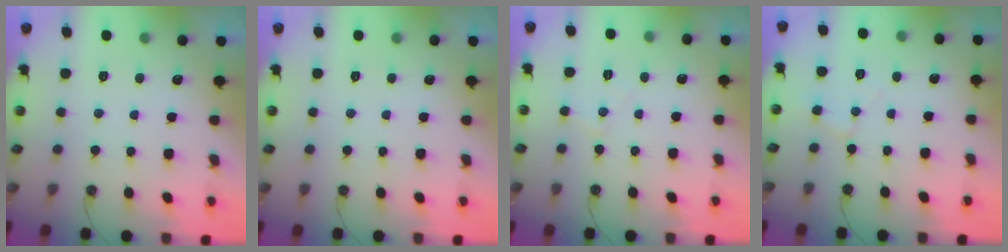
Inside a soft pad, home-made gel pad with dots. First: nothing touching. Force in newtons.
{"total": 0.0}
{"total": 5.4, "press": 5.4, "slide": 0.7}
{"total": 5.6, "press": 5.6, "slide": 0.7}